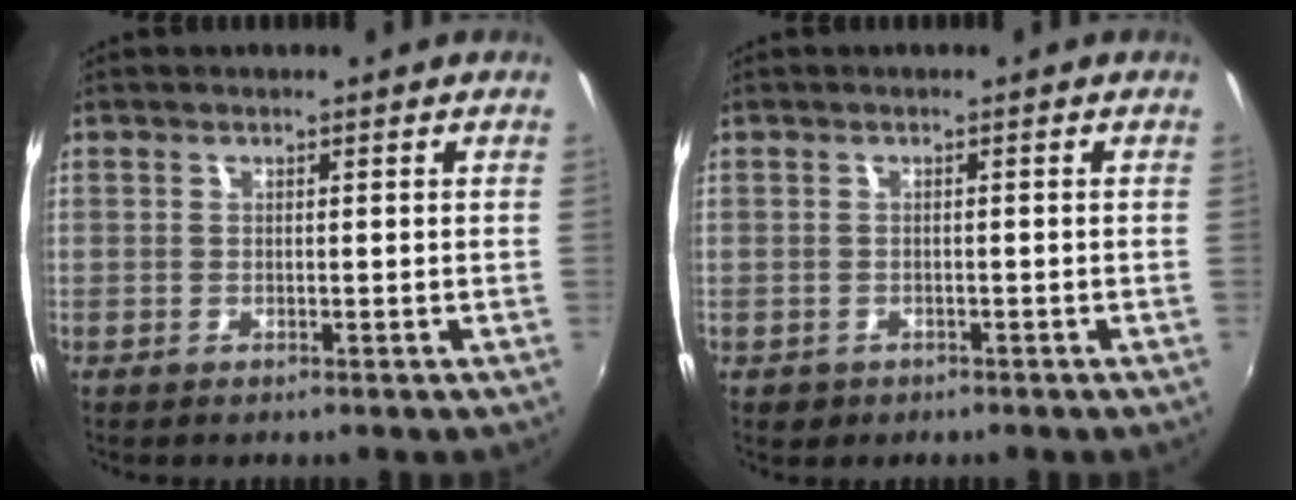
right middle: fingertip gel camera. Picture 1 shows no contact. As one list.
[{"total": 1.8, "force": [-0.9, 1.5, 0.6], "torque": [-0.015, -0.002, -0.010]}]